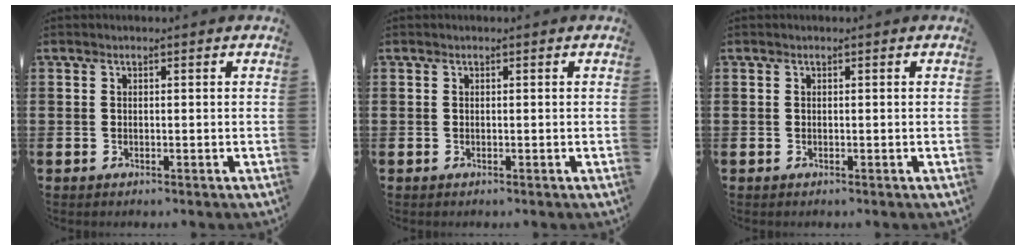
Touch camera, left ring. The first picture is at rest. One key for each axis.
{"total": 0.0}
{"total": 0.0}